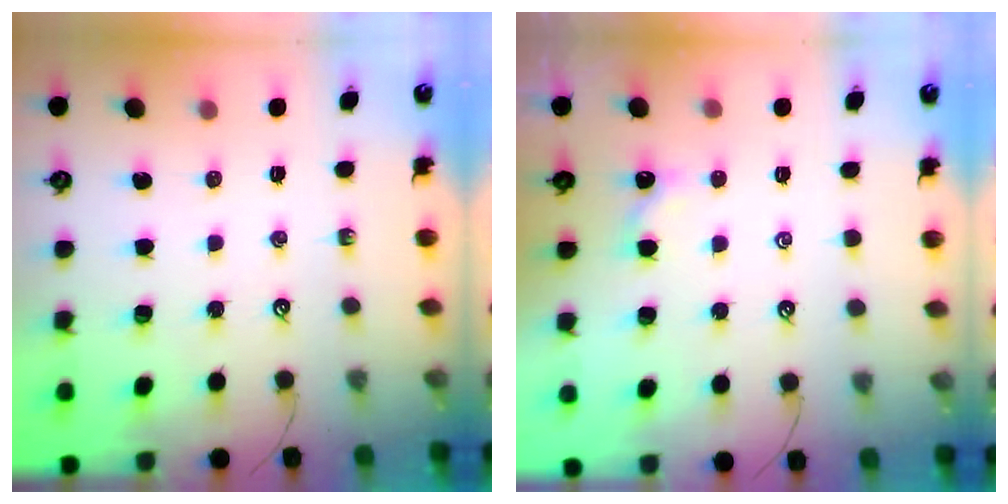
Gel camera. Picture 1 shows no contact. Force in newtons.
{"total": 2.1, "press": 2.1, "slide": 0.2}